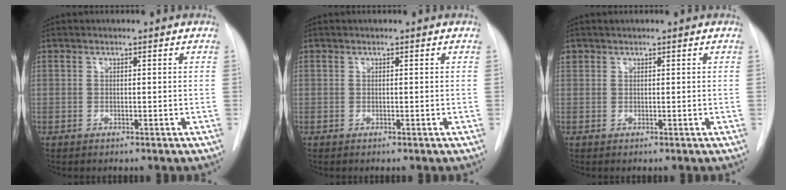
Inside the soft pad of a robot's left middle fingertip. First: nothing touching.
{"total": 0.0}
{"total": 0.6, "force": [0.6, 0.2, 0.0], "torque": [-0.002, 0.012, 0.013]}